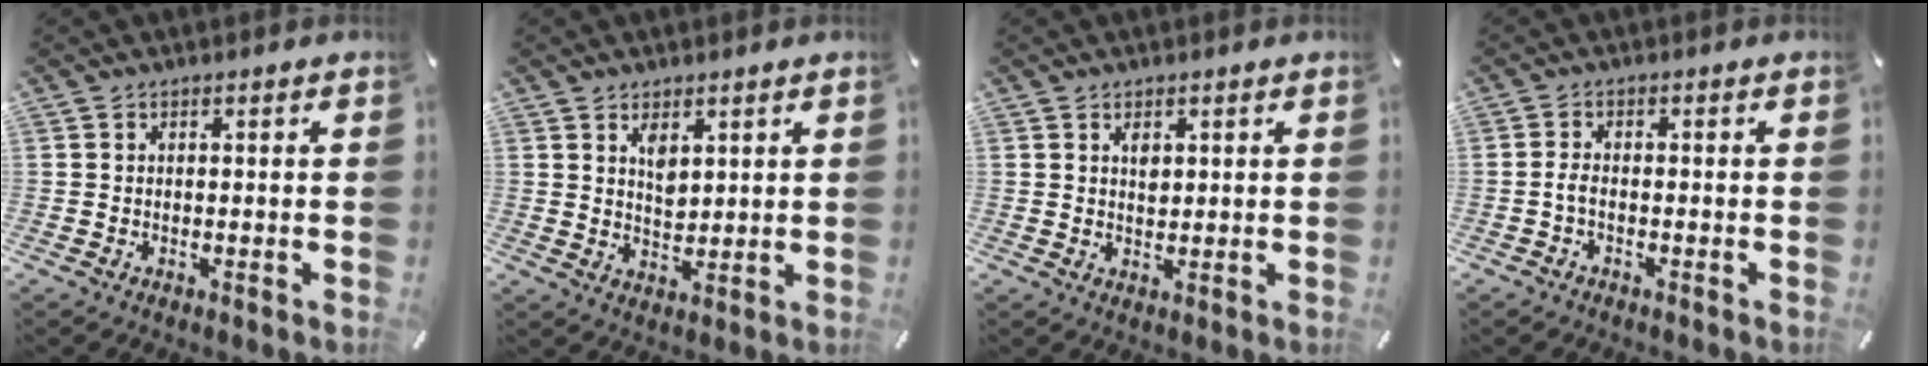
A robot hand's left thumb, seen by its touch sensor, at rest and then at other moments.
{"total": 4.1, "force": [2.5, 2.5, 2.2], "torque": [-0.034, -0.013, 0.042]}
{"total": 2.0, "force": [0.9, 1.3, 1.2], "torque": [-0.019, -0.004, 0.015]}
{"total": 2.1, "force": [-1.0, 0.8, 1.7], "torque": [-0.044, -0.001, -0.023]}